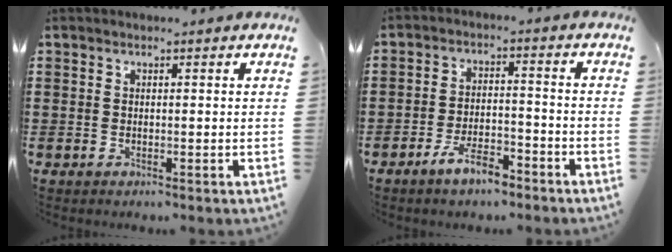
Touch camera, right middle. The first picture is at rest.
{"total": 5.8, "force": [-4.4, 1.7, 3.3], "torque": [-0.065, 0.006, -0.085]}